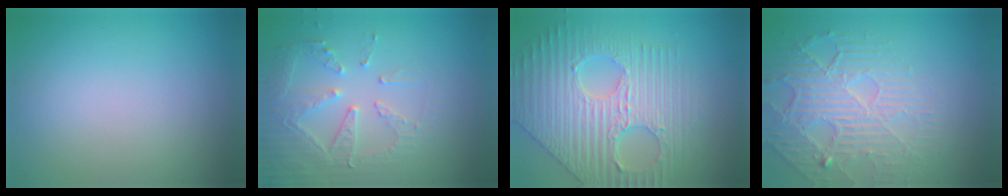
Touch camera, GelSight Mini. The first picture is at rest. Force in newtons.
{"total": 5.2, "press": 3.8, "slide": 3.5}
{"total": 6.4, "press": 5.5, "slide": 3.3}
{"total": 4.5, "press": 4.2, "slide": 1.7}